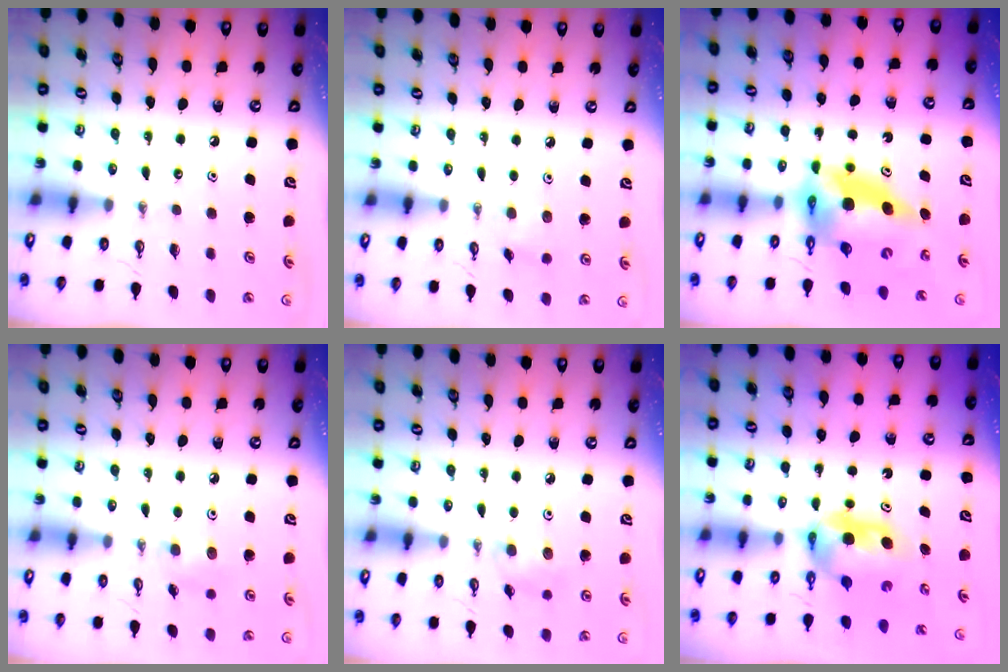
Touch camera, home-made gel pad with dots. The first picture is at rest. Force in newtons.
{"total": 5.2, "press": 5.0, "slide": 1.2}
{"total": 13.9, "press": 13.8, "slide": 1.2}
{"total": 6.0, "press": 5.9, "slide": 1.4}
{"total": 7.8, "press": 7.4, "slide": 2.5}
{"total": 5.6, "press": 5.4, "slide": 1.7}